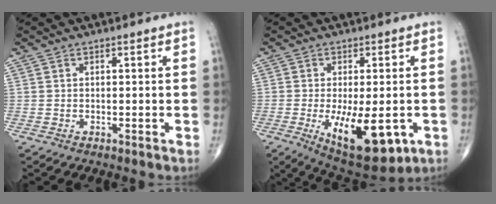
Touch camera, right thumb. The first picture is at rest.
{"total": 14.3, "force": [-4.1, 5.8, 12.4], "torque": [-0.183, -0.018, -0.043]}